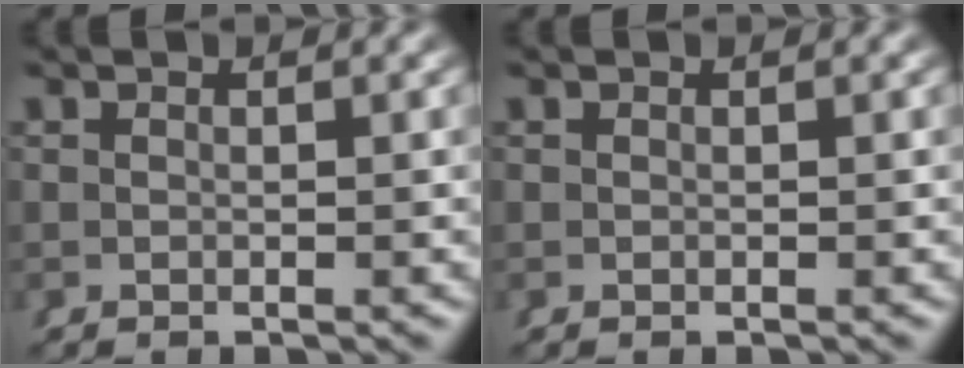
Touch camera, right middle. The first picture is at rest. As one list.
[{"total": 0.0}]